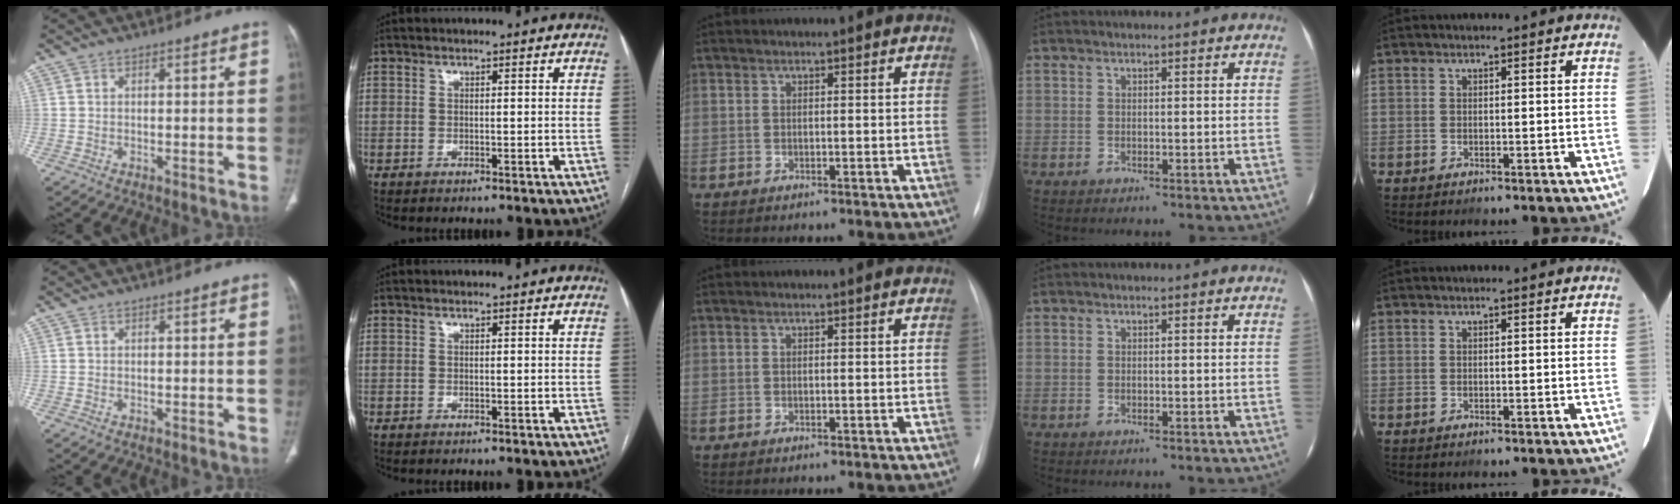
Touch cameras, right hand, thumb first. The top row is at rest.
{}